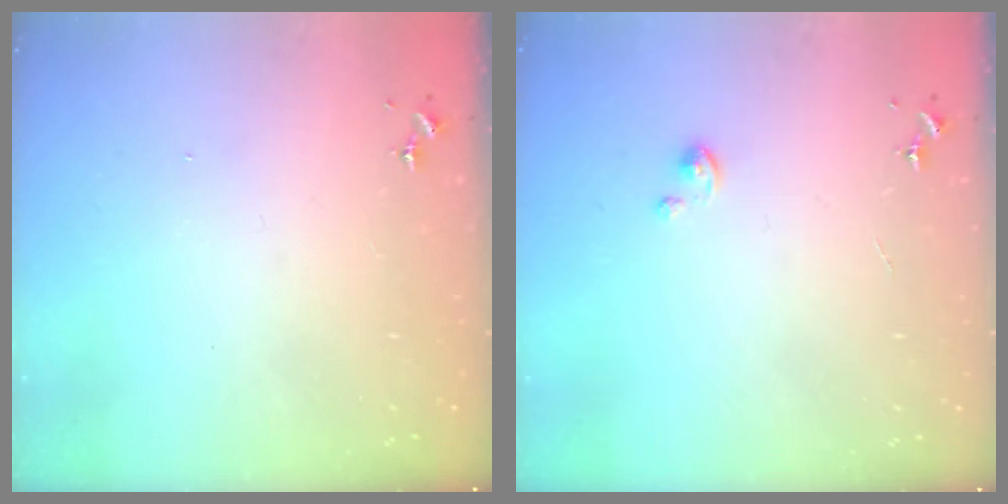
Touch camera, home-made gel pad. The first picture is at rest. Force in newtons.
{"total": 1.1, "press": 1.1, "slide": 0.3}